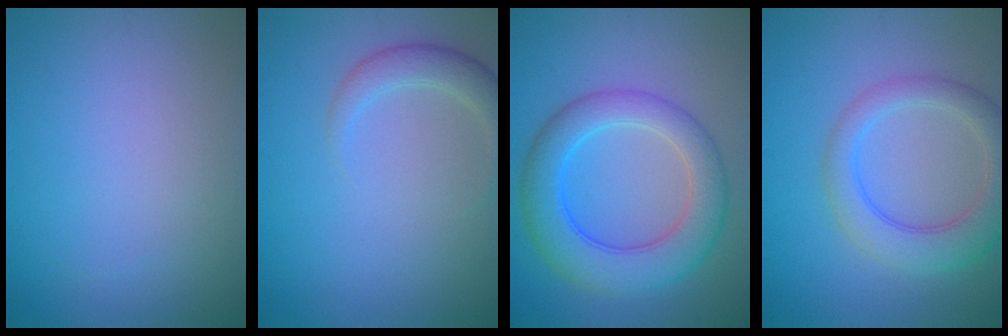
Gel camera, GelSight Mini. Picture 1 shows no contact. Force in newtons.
{"total": 2.4, "press": 2.4, "slide": 0.2}
{"total": 6.5, "press": 6.5, "slide": 0.2}
{"total": 4.9, "press": 4.9, "slide": 0.4}